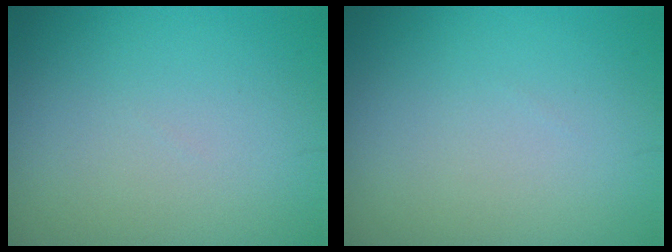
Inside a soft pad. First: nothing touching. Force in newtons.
{"total": 0.0}